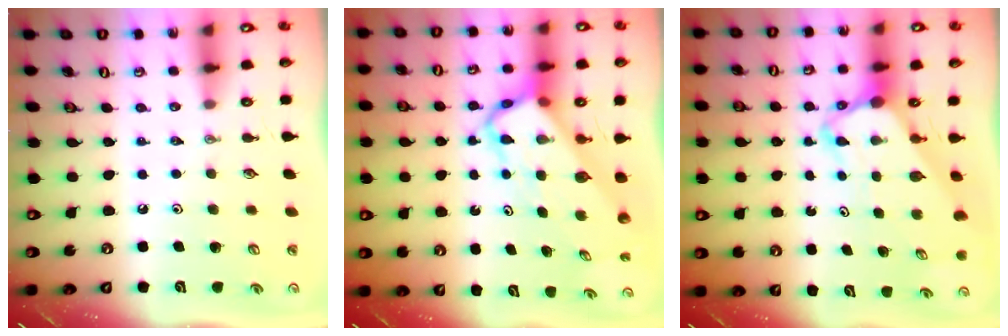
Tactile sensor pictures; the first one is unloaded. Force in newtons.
{"total": 6.6, "press": 6.6, "slide": 0.3}
{"total": 5.1, "press": 5.1, "slide": 0.3}